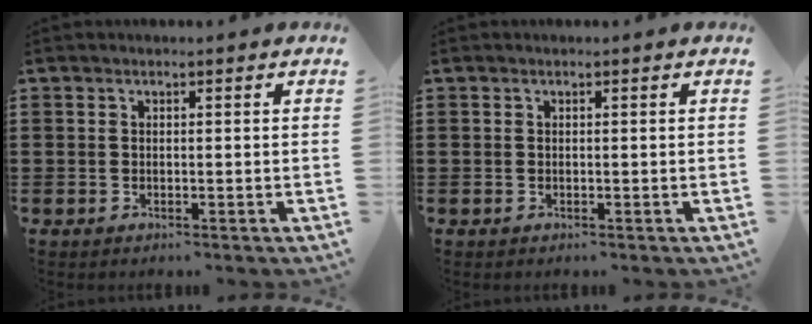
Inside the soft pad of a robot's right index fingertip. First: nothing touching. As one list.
[{"total": 0.0}]